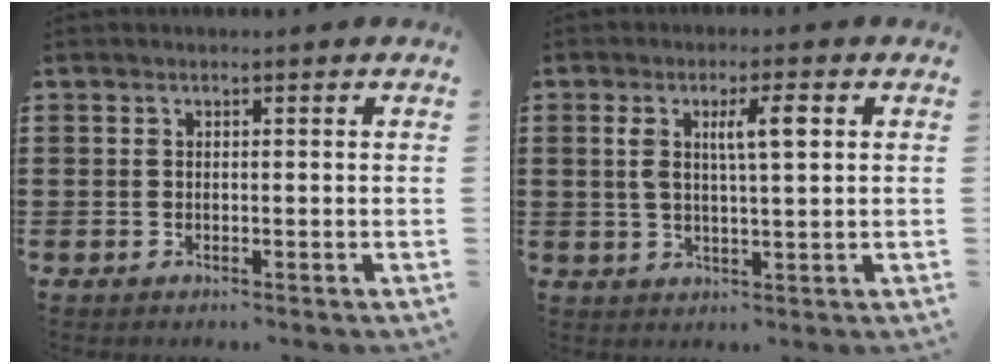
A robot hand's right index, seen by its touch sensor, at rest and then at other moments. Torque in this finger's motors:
{"motor_torque": [0.21, 0.17, 0.22, 0.05]}